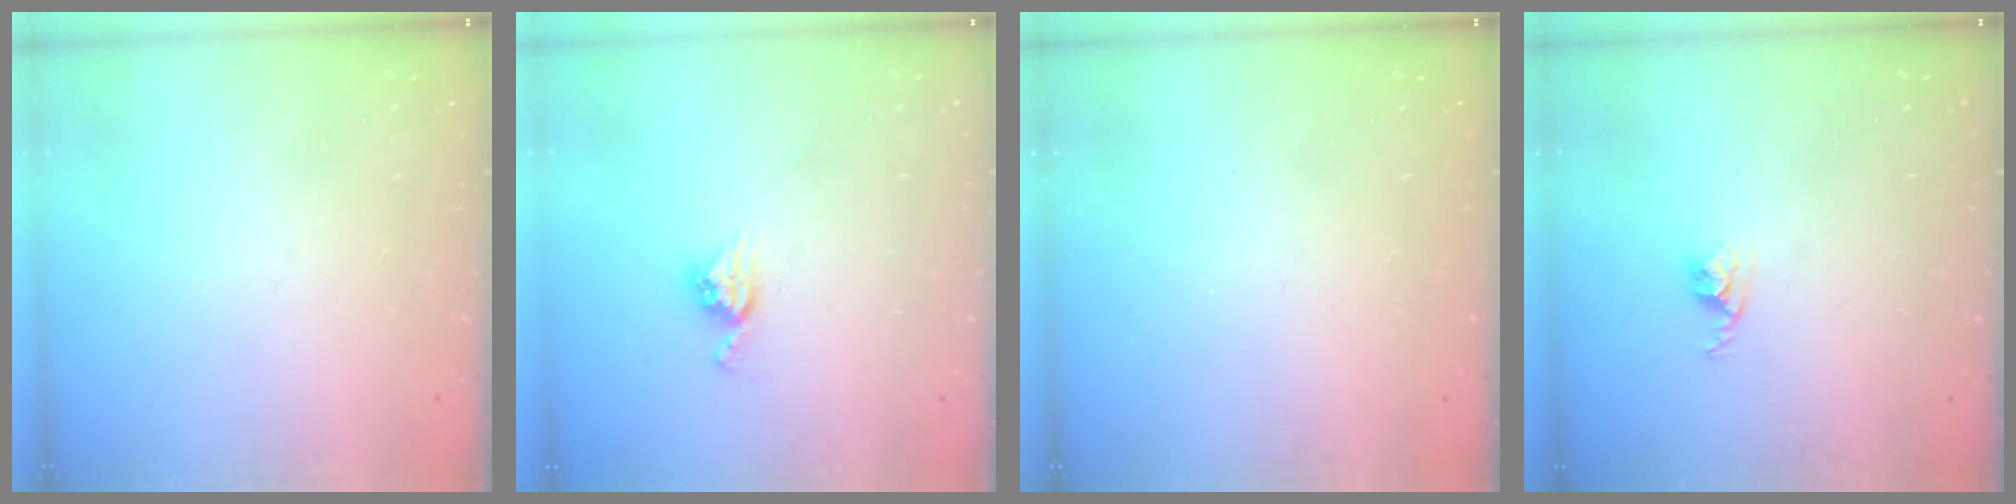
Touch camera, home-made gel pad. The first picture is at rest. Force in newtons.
{"total": 7.1, "press": 7.1, "slide": 0.3}
{"total": 1.7, "press": 1.7, "slide": 0.2}
{"total": 2.5, "press": 2.5, "slide": 0.4}